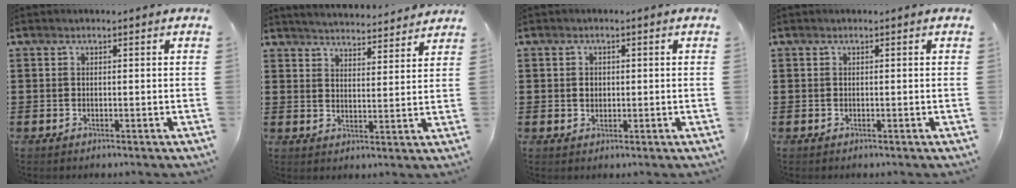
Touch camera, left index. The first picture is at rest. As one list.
[{"total": 4.0, "force": [4.0, -0.3, 0.0], "torque": [-0.016, -0.028, 0.069]}, {"total": 1.6, "force": [0.2, 1.3, 0.8], "torque": [-0.019, 0.008, 0.003]}, {"total": 0.0}]